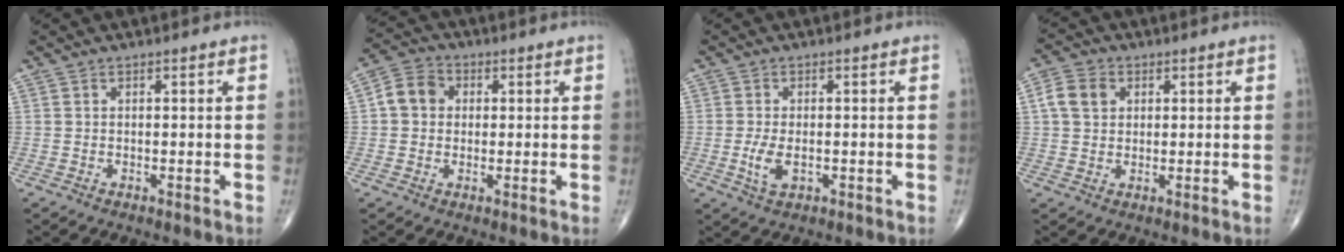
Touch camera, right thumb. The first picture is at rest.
{"total": 6.2, "force": [0.7, 5.3, 3.1], "torque": [-0.046, 0.014, 0.002]}
{"total": 4.1, "force": [-0.8, 2.1, 3.5], "torque": [-0.074, -0.006, -0.014]}
{"total": 5.7, "force": [1.4, 4.5, 3.2], "torque": [-0.054, 0.006, 0.023]}